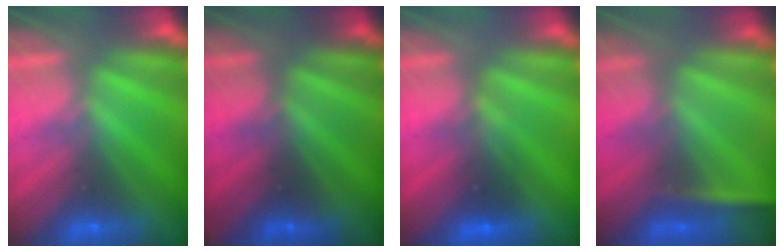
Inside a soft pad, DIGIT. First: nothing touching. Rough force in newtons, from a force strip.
{"total": 2.5}
{"total": 2.6}
{"total": 2.9}